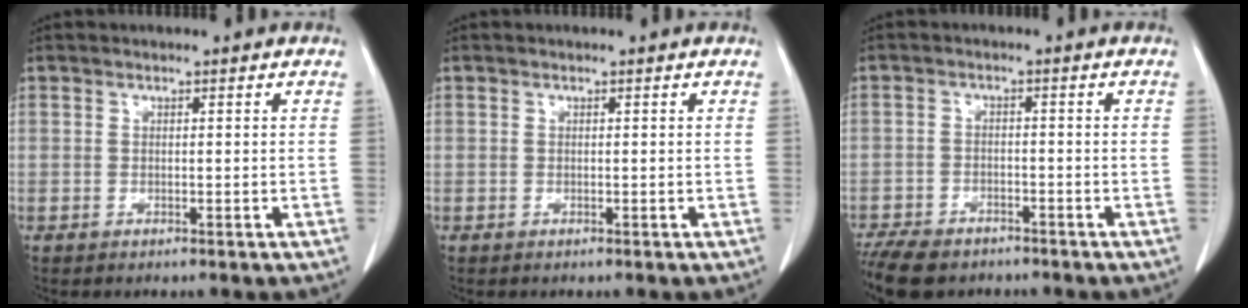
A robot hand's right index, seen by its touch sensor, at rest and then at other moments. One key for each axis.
{"total": 0.0}
{"total": 9.3, "fx": -7.4, "fy": 4.2, "fz": 3.9, "tx": -0.073, "ty": -0.011, "tz": -0.116}